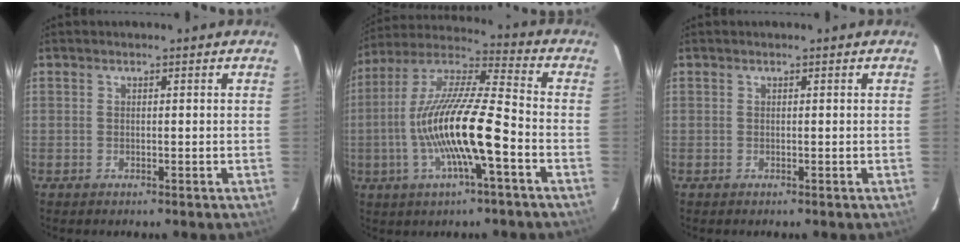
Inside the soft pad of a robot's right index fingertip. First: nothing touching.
{"total": 16.7, "force": [-4.9, 2.0, 15.9], "torque": [-0.308, -0.006, -0.097]}
{"total": 0.0}